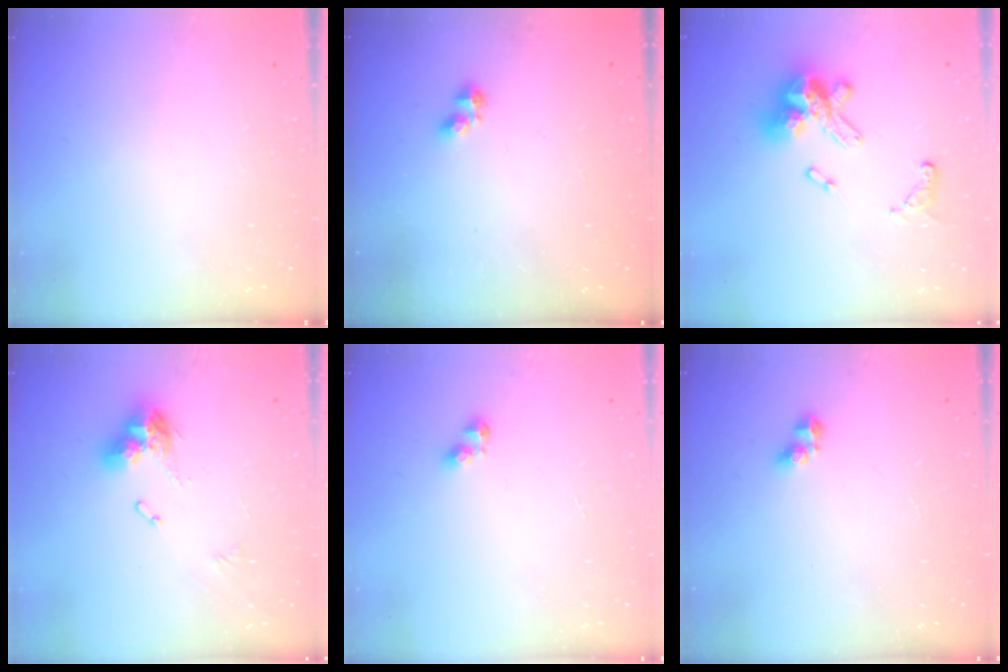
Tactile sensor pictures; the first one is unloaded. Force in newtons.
{"total": 2.8, "press": 2.7, "slide": 0.5}
{"total": 15.0, "press": 14.9, "slide": 1.9}
{"total": 11.0, "press": 10.9, "slide": 1.3}
{"total": 3.5, "press": 3.5, "slide": 0.4}
{"total": 3.4, "press": 3.2, "slide": 1.2}